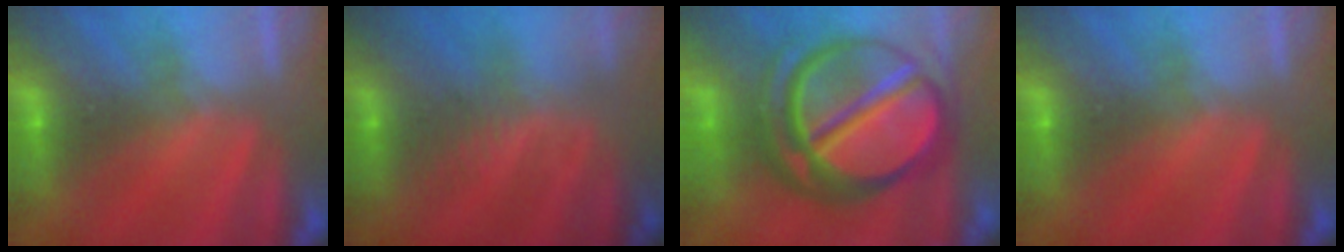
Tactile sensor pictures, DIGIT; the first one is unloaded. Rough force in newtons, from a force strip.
{"total": 2.7}
{"total": 7.1}
{"total": 0.0}